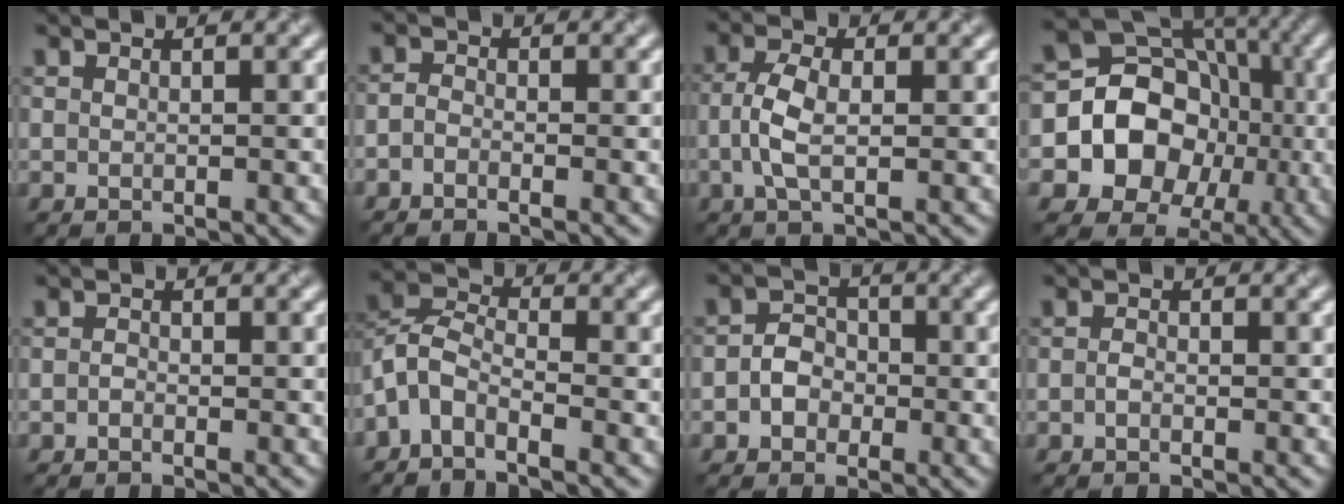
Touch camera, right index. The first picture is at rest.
{"total": 1.1, "force": [-0.9, 0.4, 0.5], "torque": [-0.012, -0.001, -0.024]}
{"total": 3.3, "force": [-0.5, 1.5, 2.9], "torque": [-0.067, -0.001, -0.014]}
{"total": 15.0, "force": [-2.2, 13.4, 6.3], "torque": [-0.127, 0.019, -0.053]}
{"total": 0.7, "force": [-0.5, 0.3, 0.3], "torque": [-0.007, -0.003, -0.013]}
{"total": 4.1, "force": [-2.9, 1.7, 2.4], "torque": [-0.054, 0.003, -0.074]}
{"total": 2.6, "force": [-0.9, 2.1, 1.2], "torque": [-0.015, 0.000, -0.025]}
{"total": 0.8, "force": [-0.5, 0.4, 0.5], "torque": [-0.014, -0.003, -0.014]}